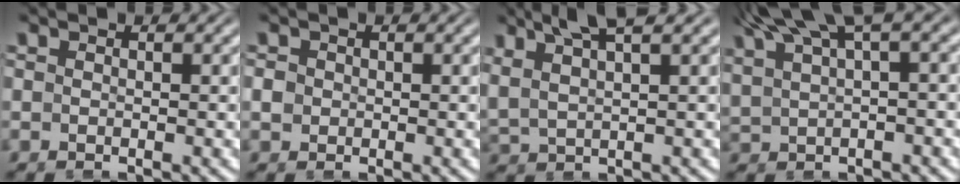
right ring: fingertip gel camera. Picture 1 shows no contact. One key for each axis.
{"total": 1.3, "fx": 0.1, "fy": 1.2, "fz": 0.4, "tx": -0.013, "ty": -0.005, "tz": 0.004}
{"total": 6.0, "fx": 4.0, "fy": 2.7, "fz": 3.5, "tx": -0.075, "ty": 0.023, "tz": 0.059}
{"total": 5.0, "fx": 3.4, "fy": 1.2, "fz": 3.5, "tx": -0.045, "ty": 0.023, "tz": 0.056}